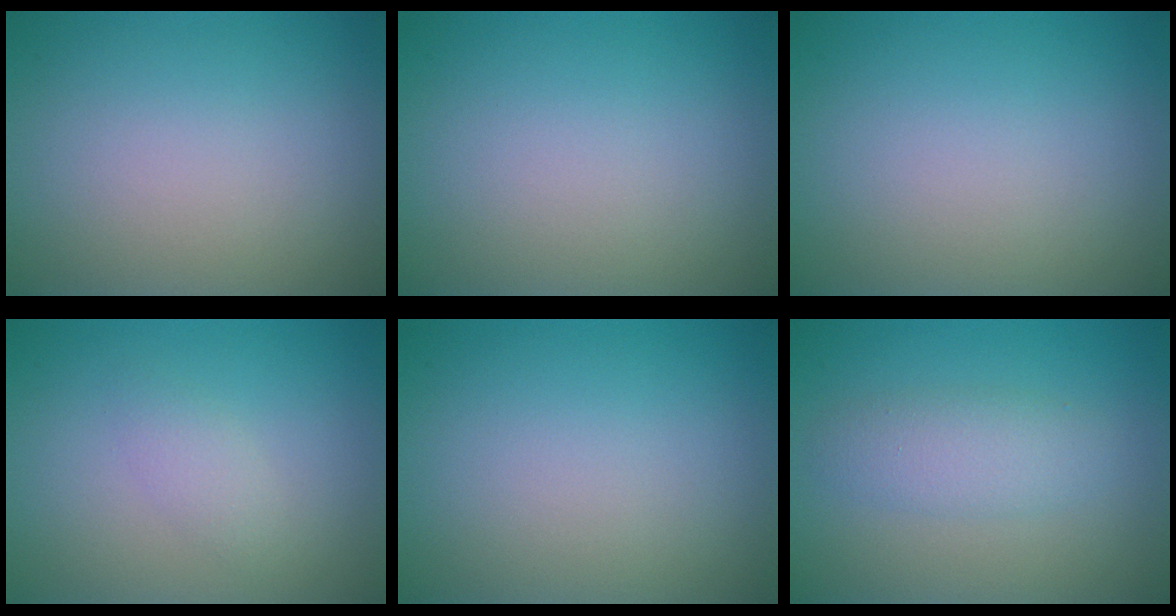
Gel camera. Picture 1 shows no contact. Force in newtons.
{"total": 0.0}
{"total": 0.0}
{"total": 1.4, "press": 1.4, "slide": 0.1}
{"total": 0.0}
{"total": 2.7, "press": 2.7, "slide": 0.1}